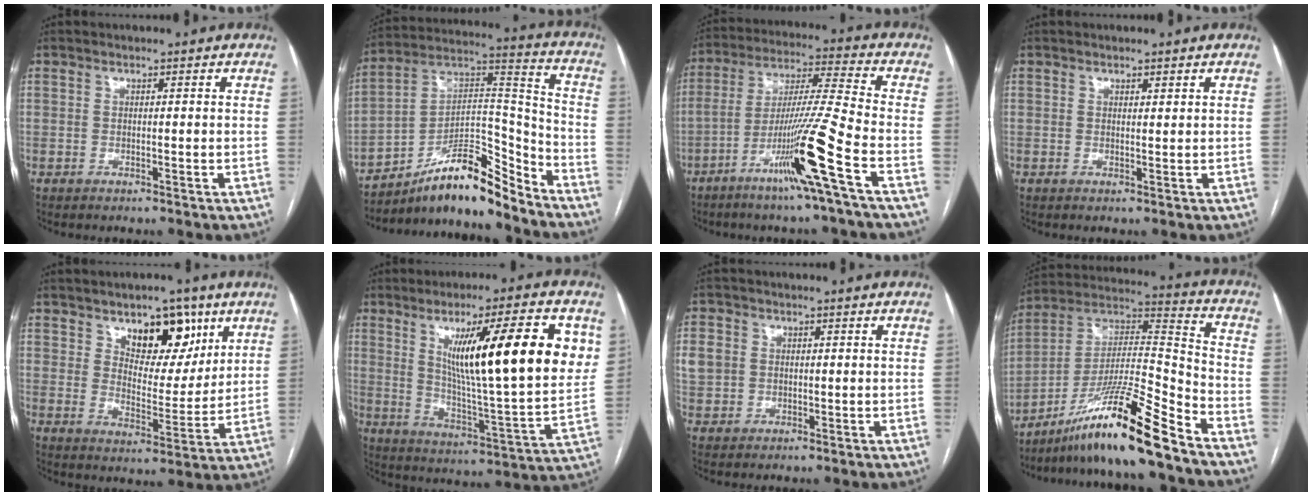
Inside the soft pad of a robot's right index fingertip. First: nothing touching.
{"total": 14.9, "force": [-12.5, 2.6, 7.7], "torque": [-0.124, 0.045, -0.213]}
{"total": 14.4, "force": [-7.1, -2.3, 12.3], "torque": [-0.236, -0.018, -0.135]}
{"total": 0.7, "force": [0.6, 0.2, 0.3], "torque": [-0.005, -0.003, 0.008]}
{"total": 10.6, "force": [6.1, 5.3, 6.8], "torque": [-0.096, 0.000, 0.104]}
{"total": 22.4, "force": [7.4, 2.0, 21.1], "torque": [-0.314, -0.003, 0.111]}
{"total": 4.5, "force": [0.5, 4.1, 1.8], "torque": [-0.052, 0.014, 0.017]}
{"total": 17.5, "force": [-12.9, -0.9, 11.8], "torque": [-0.218, 0.005, -0.228]}